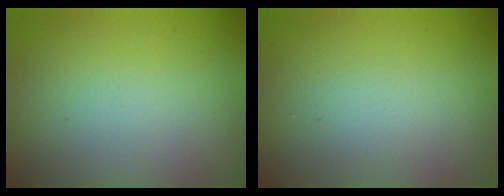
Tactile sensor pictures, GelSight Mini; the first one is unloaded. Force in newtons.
{"total": 1.0, "press": 1.0, "slide": 0.0}